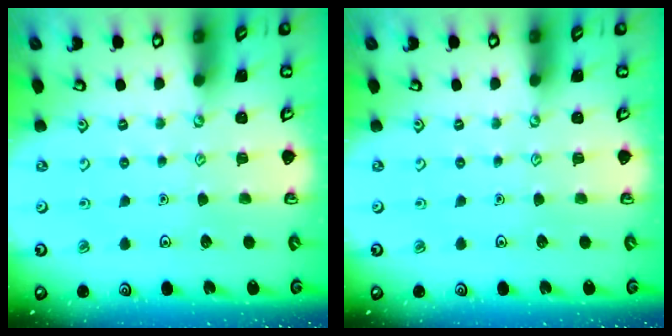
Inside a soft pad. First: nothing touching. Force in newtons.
{"total": 0.0}